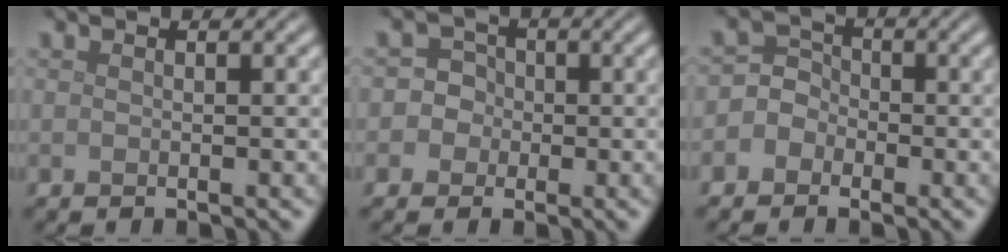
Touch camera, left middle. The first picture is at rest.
{"total": 3.6, "force": [-0.4, 3.5, 0.8], "torque": [0.025, 0.021, -0.031]}
{"total": 3.0, "force": [-0.9, 2.7, 0.8], "torque": [0.007, 0.018, -0.039]}